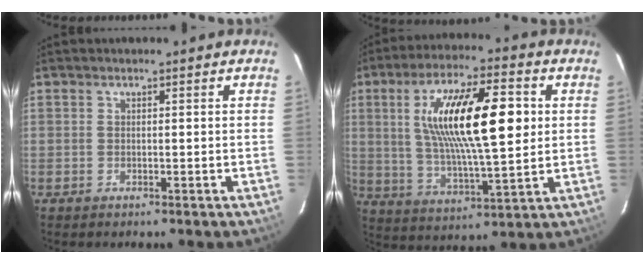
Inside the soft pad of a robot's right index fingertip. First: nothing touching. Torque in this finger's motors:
{"motor_torque": [0.83, 0.09, 1.05, 0.21]}